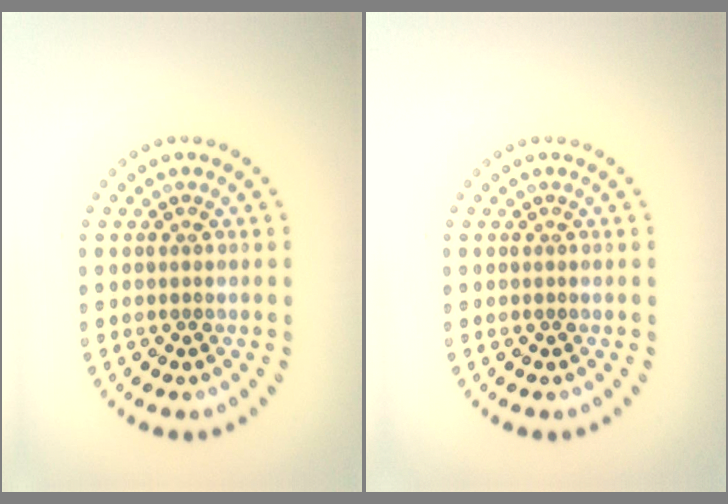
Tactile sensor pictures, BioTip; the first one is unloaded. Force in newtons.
{"total": 0.0}